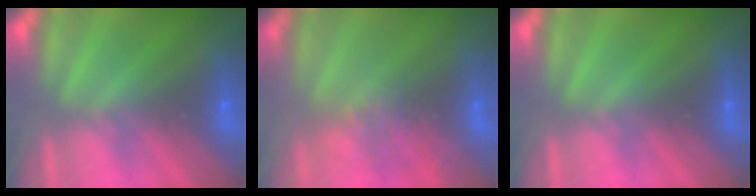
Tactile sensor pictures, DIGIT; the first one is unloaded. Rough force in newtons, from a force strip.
{"total": 2.8}
{"total": 0.0}